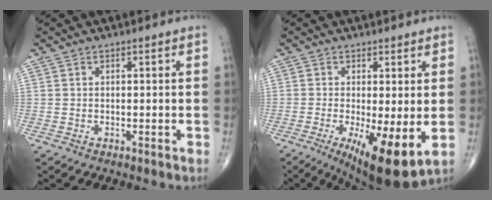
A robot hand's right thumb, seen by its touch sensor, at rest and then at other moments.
{"total": 11.6, "force": [-2.6, 3.2, 10.8], "torque": [-0.173, -0.026, -0.033]}